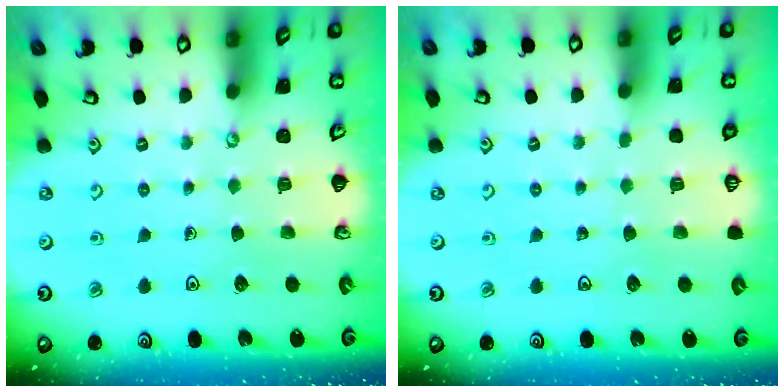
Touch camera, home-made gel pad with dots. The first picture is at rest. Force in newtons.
{"total": 0.0}